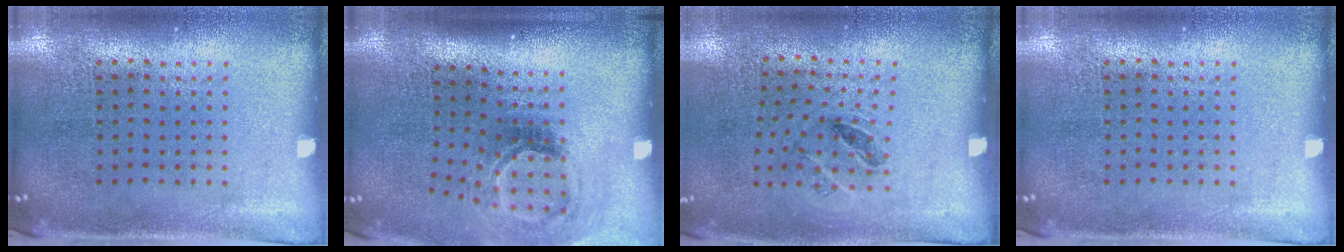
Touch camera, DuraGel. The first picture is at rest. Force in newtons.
{"total": 1.9, "press": 1.2, "slide": 1.4}
{"total": 1.3, "press": 0.8, "slide": 1.1}
{"total": 0.0}